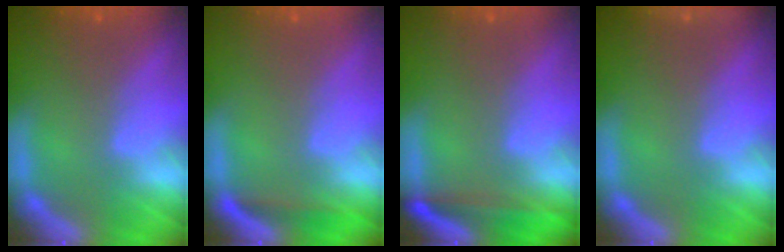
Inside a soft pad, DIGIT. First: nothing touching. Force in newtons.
{"total": 1.9}
{"total": 4.5}
{"total": 1.9}